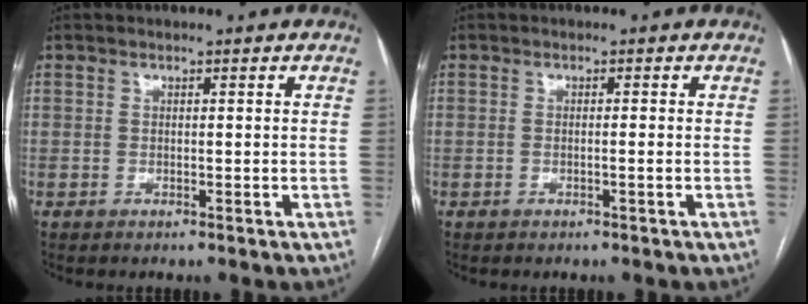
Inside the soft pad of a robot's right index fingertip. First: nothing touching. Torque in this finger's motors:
{"motor_torque": [-0.60, 0.39, -0.03, -0.02]}